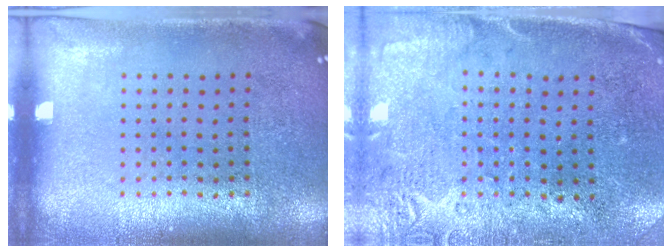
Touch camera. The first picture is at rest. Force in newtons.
{"total": 2.8, "press": 2.3, "slide": 1.5}